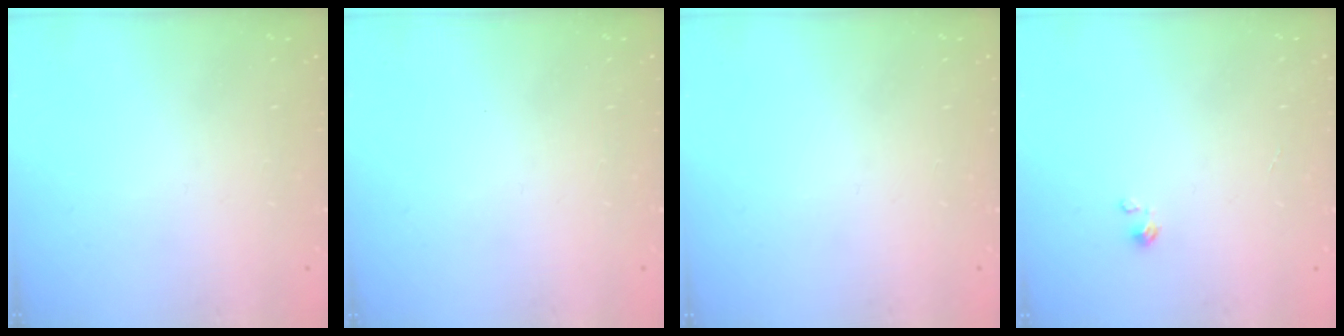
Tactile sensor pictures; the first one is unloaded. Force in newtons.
{"total": 0.0}
{"total": 0.0}
{"total": 0.0}